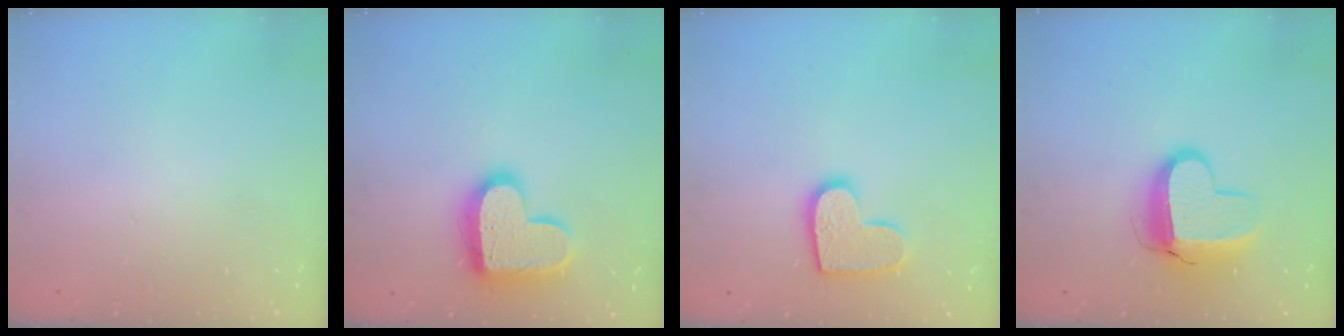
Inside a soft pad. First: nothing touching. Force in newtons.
{"total": 17.2, "press": 17.1, "slide": 1.3}
{"total": 12.1, "press": 12.0, "slide": 0.6}
{"total": 11.8, "press": 11.8, "slide": 1.2}